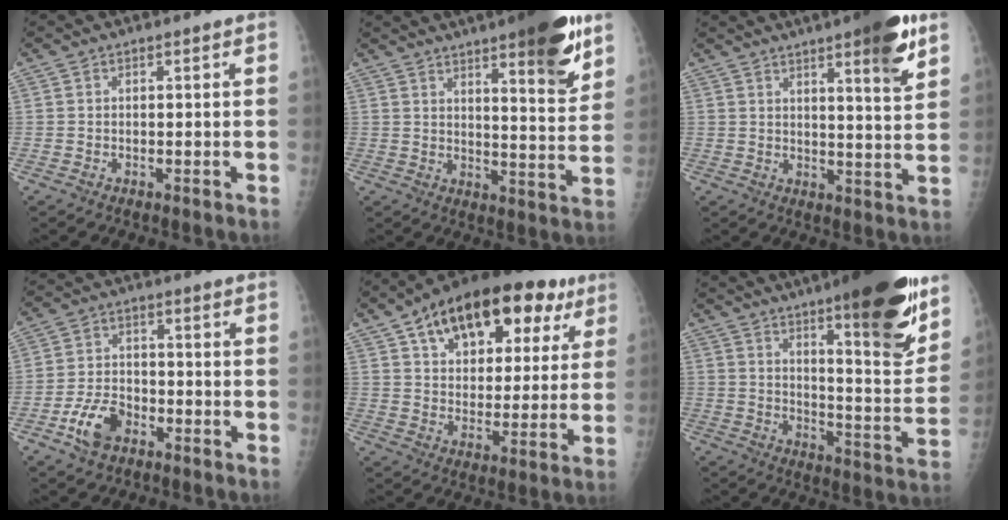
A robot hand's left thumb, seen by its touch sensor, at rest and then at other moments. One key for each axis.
{"total": 16.3, "fx": 10.0, "fy": 3.6, "fz": 12.4, "tx": -0.142, "ty": -0.053, "tz": 0.143}
{"total": 12.0, "fx": 7.0, "fy": 2.0, "fz": 9.6, "tx": -0.116, "ty": -0.033, "tz": 0.091}
{"total": 7.7, "fx": -4.1, "fy": 4.7, "fz": 4.5, "tx": -0.080, "ty": 0.023, "tz": -0.073}
{"total": 23.9, "fx": 12.0, "fy": 13.1, "fz": 15.9, "tx": -0.200, "ty": 0.005, "tz": 0.182}
{"total": 23.1, "fx": 14.6, "fy": 4.4, "fz": 17.3, "tx": -0.220, "ty": -0.074, "tz": 0.218}